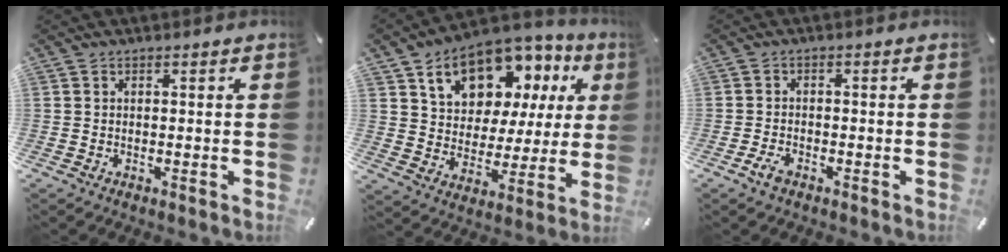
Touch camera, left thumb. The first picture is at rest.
{"total": 14.3, "force": [8.4, 9.8, 6.1], "torque": [-0.112, -0.047, 0.152]}
{"total": 2.6, "force": [-1.6, 1.3, 1.6], "torque": [-0.042, 0.001, -0.035]}